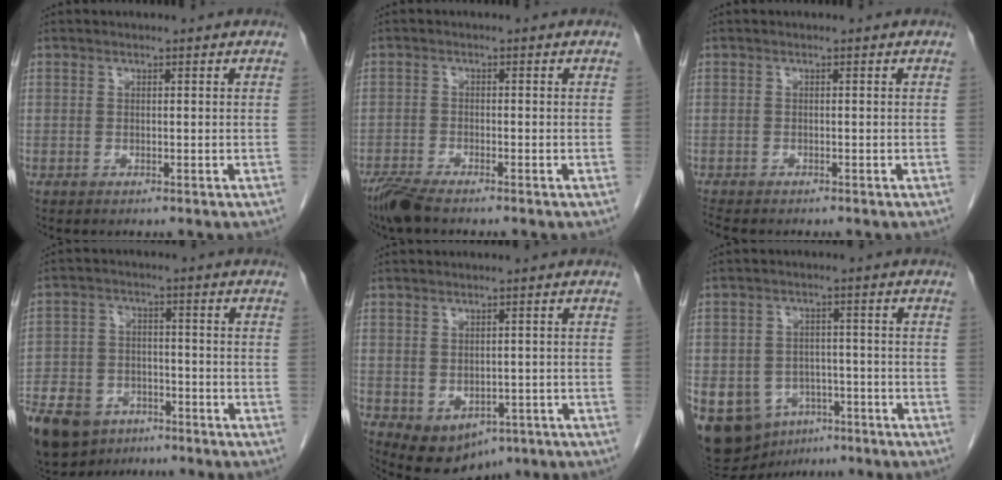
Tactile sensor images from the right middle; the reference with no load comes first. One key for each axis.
{"total": 3.9, "fx": -3.2, "fy": 0.5, "fz": 2.1, "tx": -0.048, "ty": -0.012, "tz": -0.063}
{"total": 2.9, "fx": -2.6, "fy": 0.7, "fz": 1.2, "tx": -0.028, "ty": -0.012, "tz": -0.039}
{"total": 16.1, "fx": -10.8, "fy": 9.5, "fz": 7.1, "tx": -0.176, "ty": -0.012, "tz": -0.175}
{"total": 6.7, "fx": -3.0, "fy": 4.5, "fz": 3.9, "tx": -0.056, "ty": -0.005, "tz": -0.035}
{"total": 15.6, "fx": -7.5, "fy": 11.9, "fz": 6.8, "tx": -0.167, "ty": 0.008, "tz": -0.103}